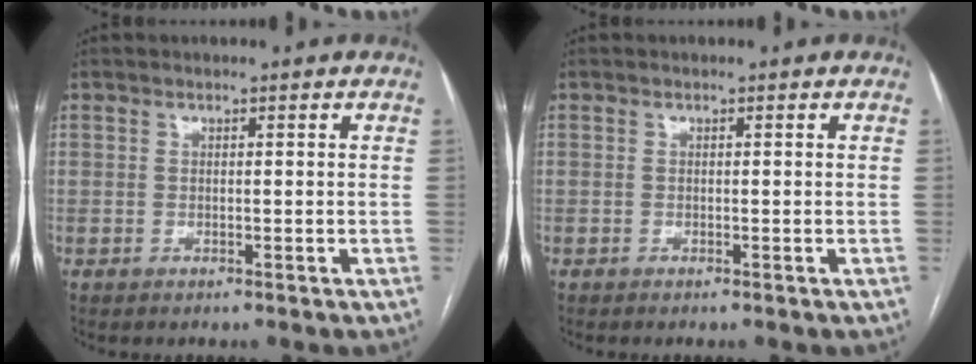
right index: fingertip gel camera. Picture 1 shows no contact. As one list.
[{"total": 0.0}]